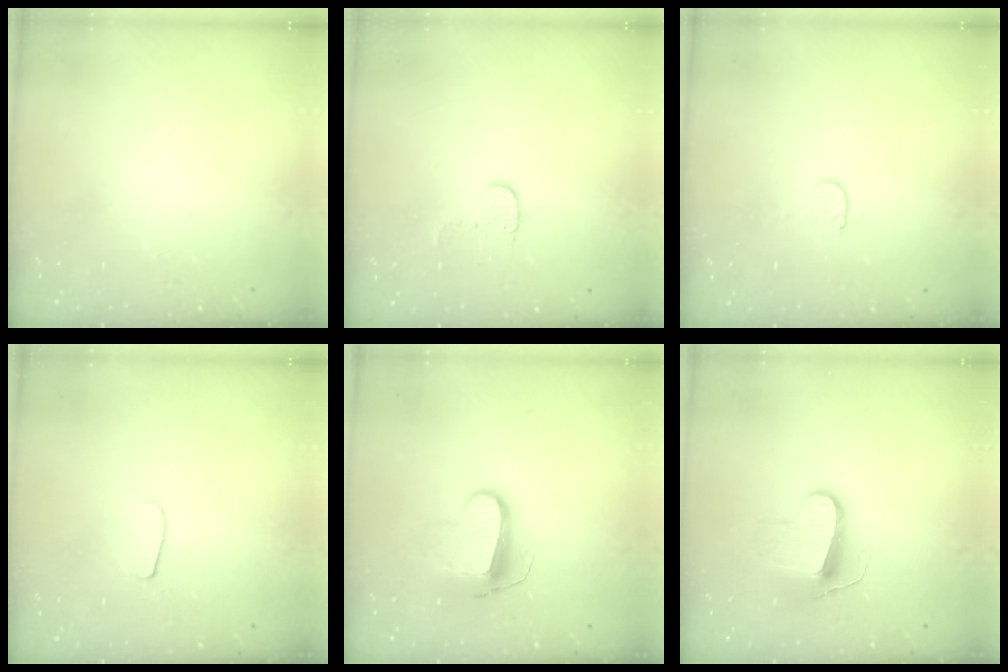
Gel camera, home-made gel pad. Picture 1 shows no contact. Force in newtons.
{"total": 6.1, "press": 6.1, "slide": 0.4}
{"total": 4.0, "press": 4.0, "slide": 0.3}
{"total": 6.0, "press": 6.0, "slide": 0.6}
{"total": 9.5, "press": 9.5, "slide": 0.2}
{"total": 9.9, "press": 9.9, "slide": 0.8}